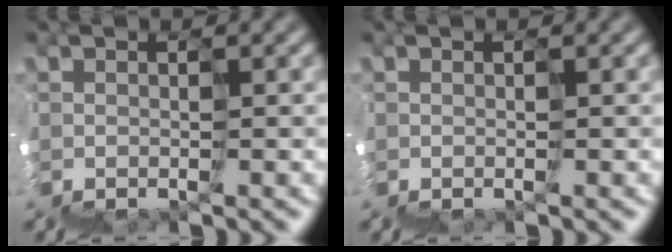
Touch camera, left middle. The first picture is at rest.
{"total": 0.0}